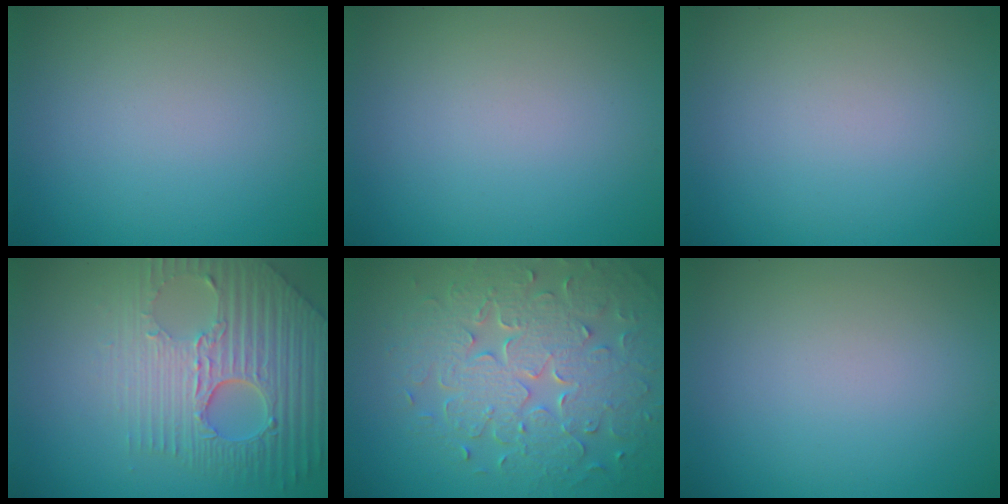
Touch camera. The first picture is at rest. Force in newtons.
{"total": 0.0}
{"total": 0.0}
{"total": 8.1, "press": 5.7, "slide": 5.7}
{"total": 8.1, "press": 5.9, "slide": 5.6}
{"total": 0.0}